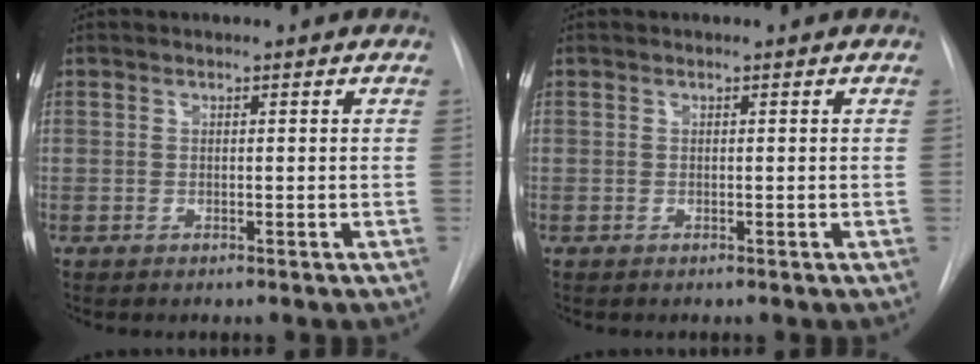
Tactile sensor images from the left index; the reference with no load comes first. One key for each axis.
{"total": 0.0}